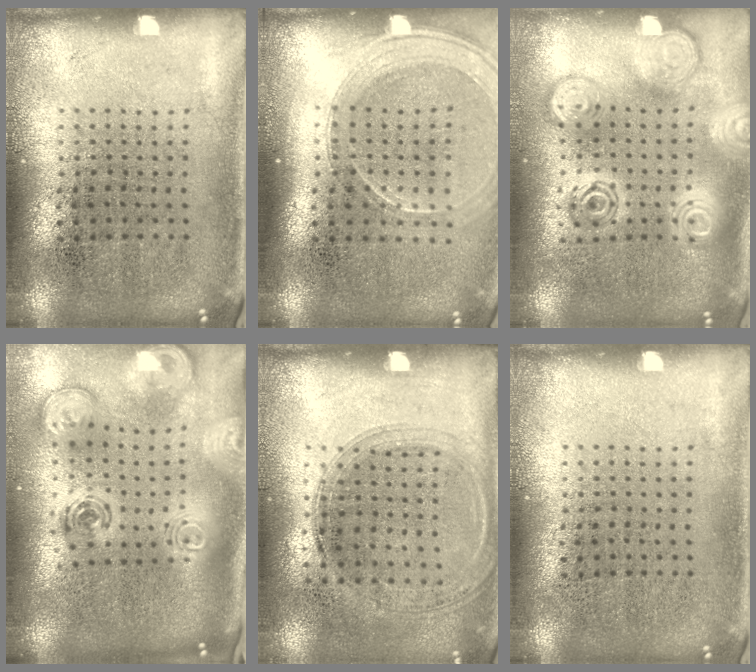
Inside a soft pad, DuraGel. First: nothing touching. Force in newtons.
{"total": 1.9, "press": 1.7, "slide": 0.8}
{"total": 2.6, "press": 2.6, "slide": 0.3}
{"total": 2.9, "press": 2.0, "slide": 2.1}
{"total": 1.3, "press": 1.2, "slide": 0.5}
{"total": 0.0}